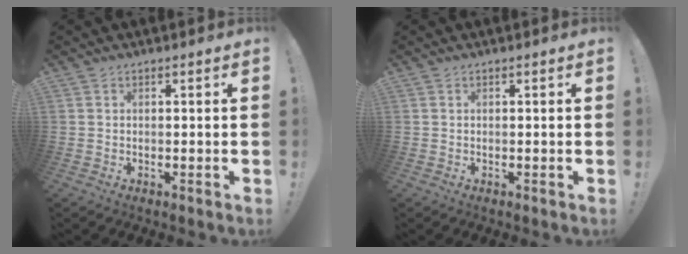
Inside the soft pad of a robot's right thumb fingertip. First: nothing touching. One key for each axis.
{"total": 0.0}